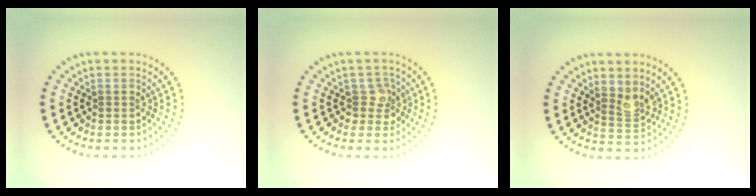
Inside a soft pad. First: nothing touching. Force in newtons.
{"total": 2.0, "press": 1.6, "slide": 1.2}
{"total": 2.1, "press": 1.8, "slide": 1.1}